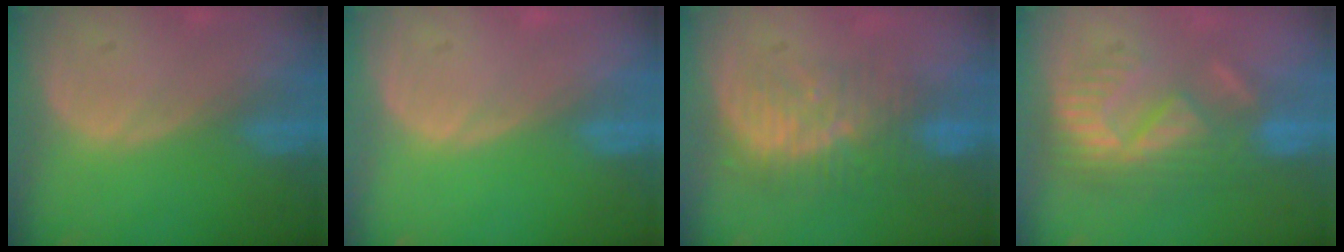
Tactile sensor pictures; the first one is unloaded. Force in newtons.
{"total": 0.0}
{"total": 8.3, "press": 7.7, "slide": 3.0}
{"total": 9.1, "press": 8.1, "slide": 4.1}